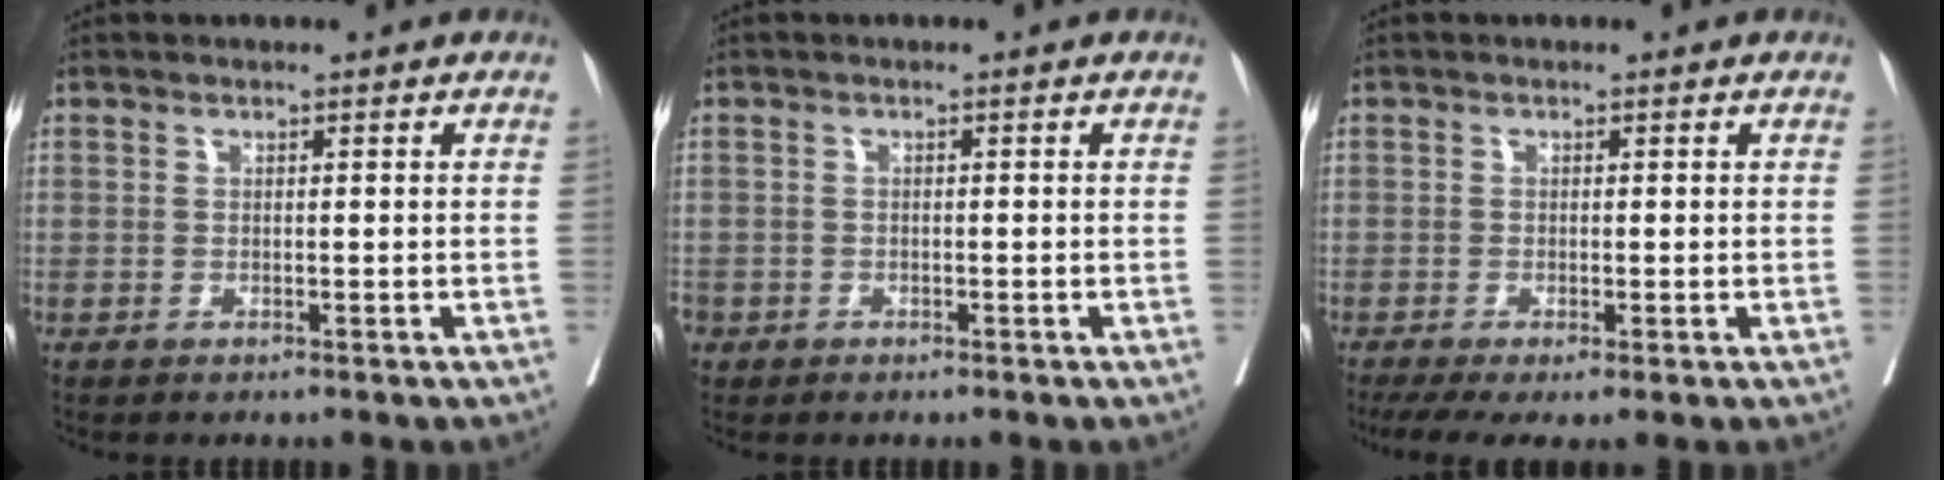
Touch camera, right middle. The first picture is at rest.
{"total": 1.9, "force": [-1.1, 1.5, 0.4], "torque": [-0.008, 0.002, -0.022]}
{"total": 5.9, "force": [-3.4, 1.8, 4.5], "torque": [-0.076, -0.019, -0.061]}